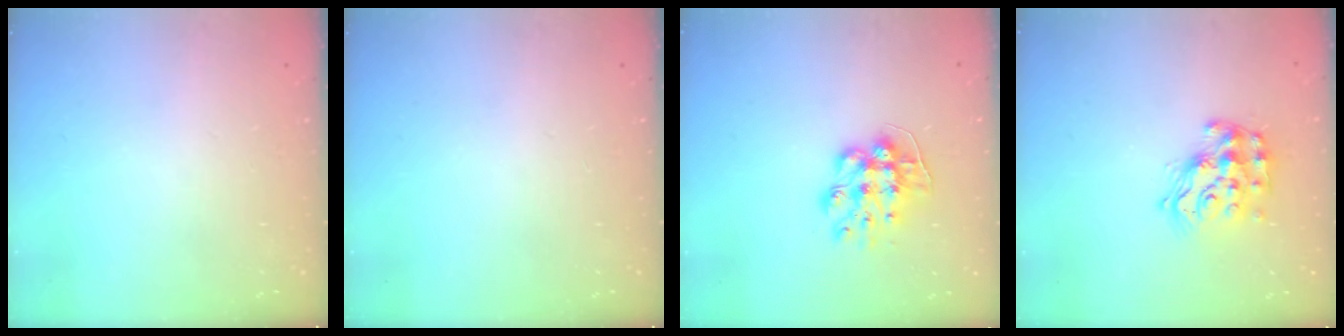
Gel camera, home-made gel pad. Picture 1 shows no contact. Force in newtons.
{"total": 0.0}
{"total": 11.3, "press": 11.2, "slide": 0.8}
{"total": 13.9, "press": 13.8, "slide": 1.0}